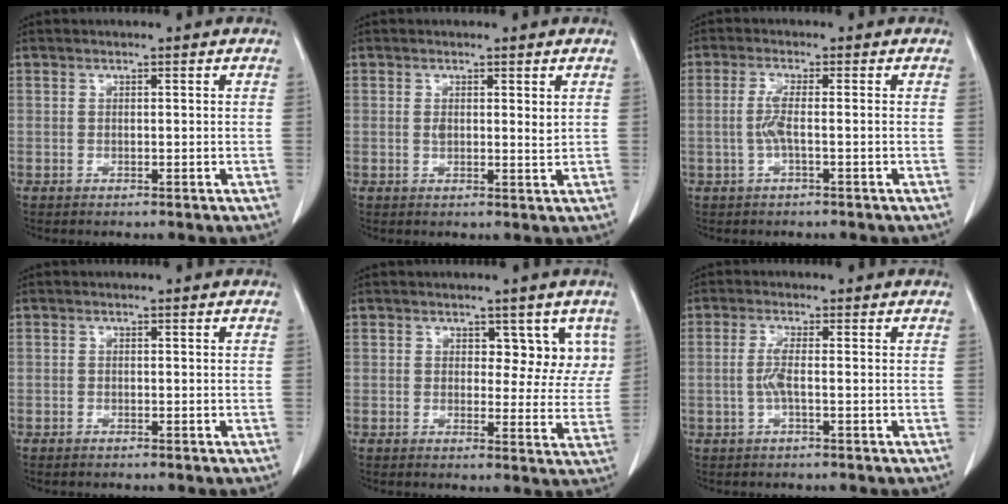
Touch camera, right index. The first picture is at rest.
{"total": 2.3, "force": [0.7, 0.7, 2.0], "torque": [-0.034, -0.006, 0.010]}
{"total": 3.1, "force": [-0.5, 0.1, 3.0], "torque": [-0.066, 0.000, -0.012]}
{"total": 0.6, "force": [-0.5, 0.2, 0.2], "torque": [-0.010, -0.001, -0.010]}
{"total": 5.6, "force": [2.9, 3.5, 3.3], "torque": [-0.014, 0.002, 0.032]}
{"total": 2.8, "force": [-0.4, 0.1, 2.7], "torque": [-0.061, -0.001, -0.011]}